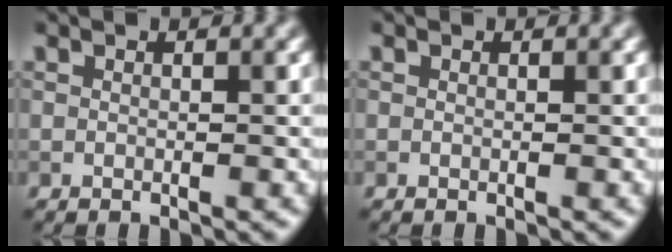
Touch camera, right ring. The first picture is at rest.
{"total": 0.0}